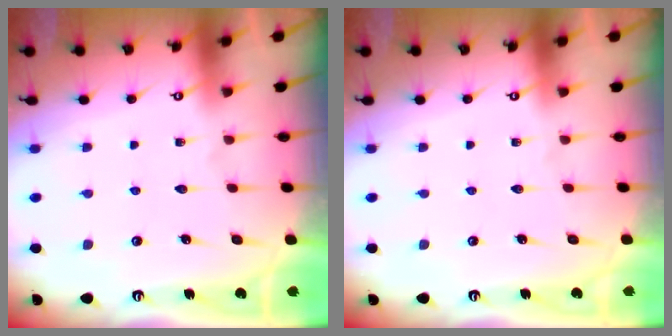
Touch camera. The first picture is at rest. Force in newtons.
{"total": 0.0}